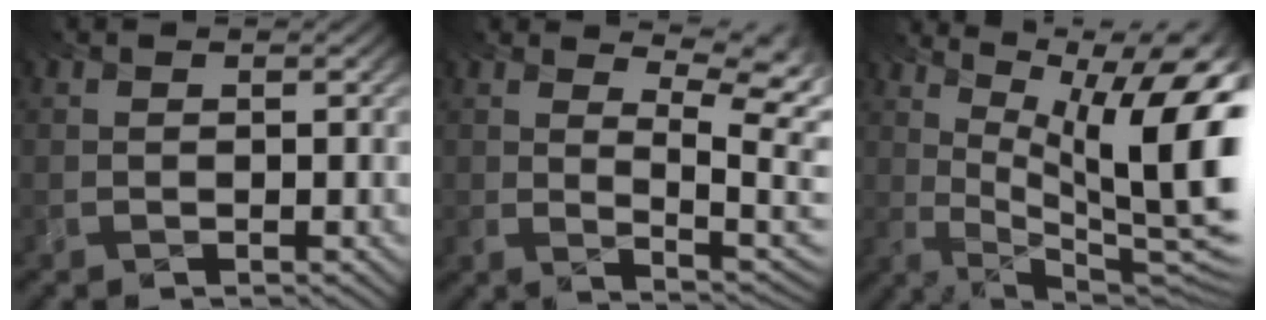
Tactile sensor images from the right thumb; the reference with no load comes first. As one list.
[{"total": 8.4, "force": [4.8, 2.7, 6.4], "torque": [-0.123, 0.001, 0.061]}, {"total": 15.2, "force": [4.9, 6.0, 13.1], "torque": [-0.195, 0.008, 0.080]}]